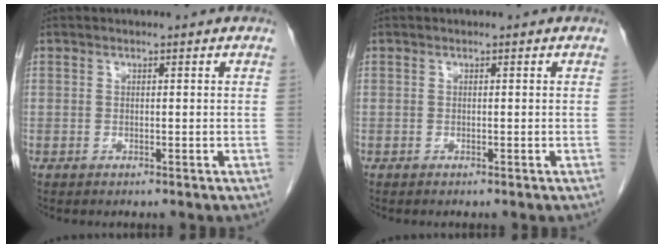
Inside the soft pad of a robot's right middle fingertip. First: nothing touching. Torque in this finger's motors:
{"motor_torque": [-0.57, 0.03, -0.06, -0.01]}